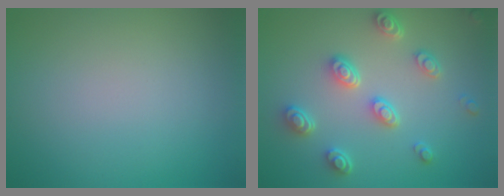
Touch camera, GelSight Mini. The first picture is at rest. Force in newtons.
{"total": 4.4, "press": 3.6, "slide": 2.6}